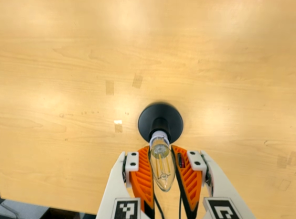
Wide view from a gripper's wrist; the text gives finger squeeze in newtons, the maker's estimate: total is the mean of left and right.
{"total": 20.7, "left": 22.4, "right": 19.0}